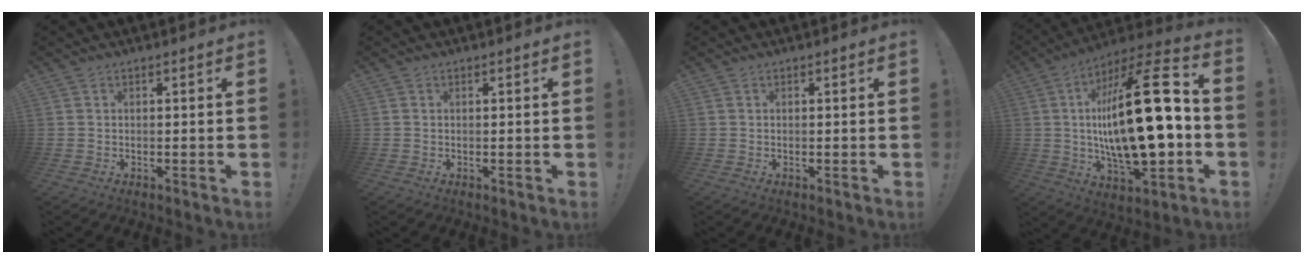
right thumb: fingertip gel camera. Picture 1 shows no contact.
{"total": 0.0}
{"total": 0.0}
{"total": 29.6, "force": [-1.0, 10.3, 27.7], "torque": [-0.484, 0.008, -0.027]}